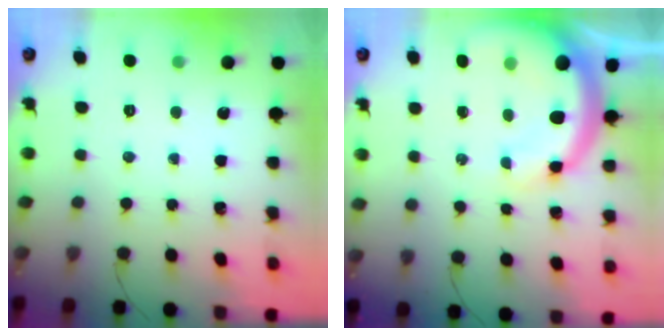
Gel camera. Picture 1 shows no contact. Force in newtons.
{"total": 11.2, "press": 11.0, "slide": 2.2}